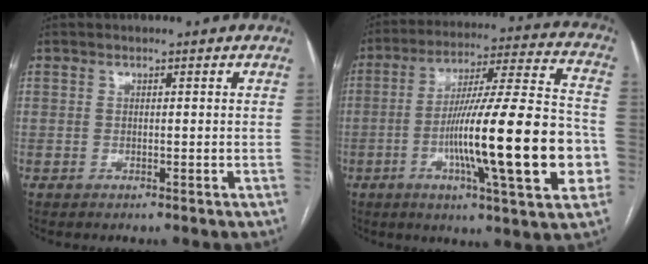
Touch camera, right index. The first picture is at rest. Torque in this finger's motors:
{"motor_torque": [2.14, 0.00, 0.81, 0.21]}